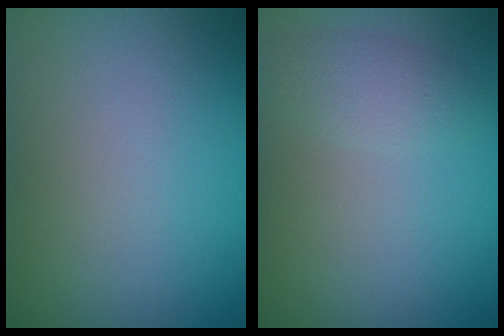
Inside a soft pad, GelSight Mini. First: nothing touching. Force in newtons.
{"total": 1.7, "press": 1.7, "slide": 0.1}